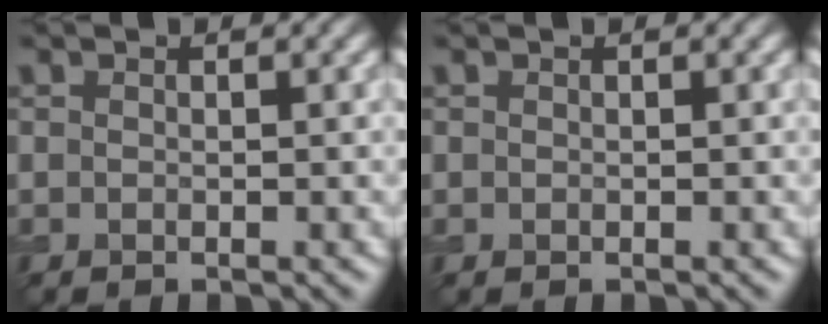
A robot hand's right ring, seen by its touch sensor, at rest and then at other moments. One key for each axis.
{"total": 0.0}